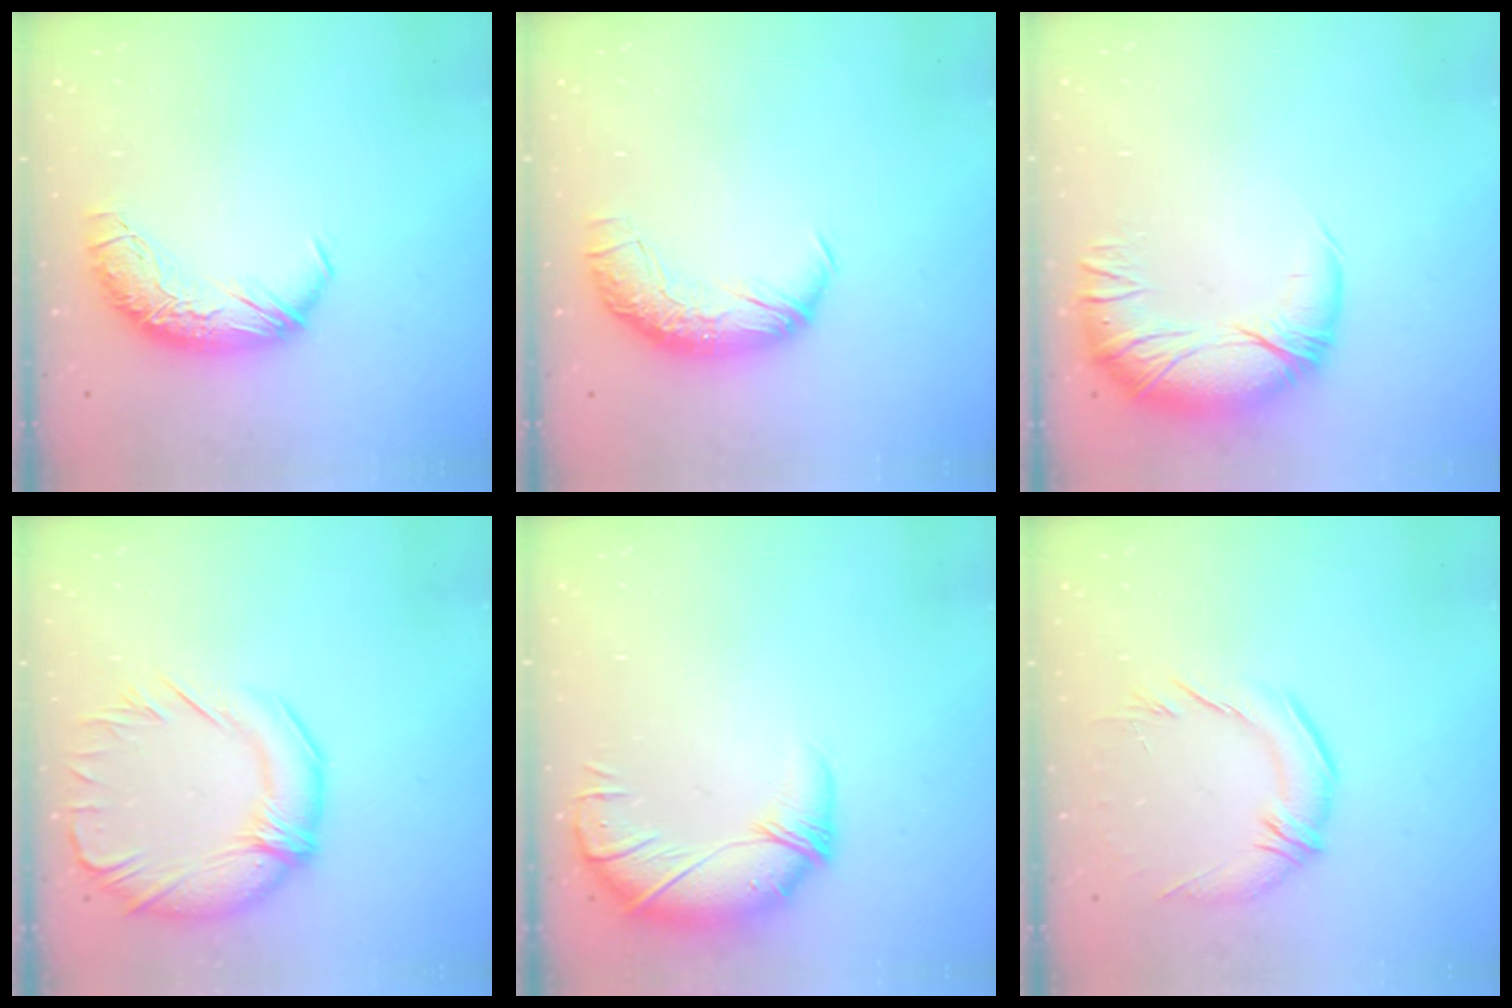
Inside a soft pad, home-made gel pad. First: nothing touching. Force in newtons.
{"total": 2.3, "press": 1.0, "slide": 2.1}
{"total": 3.0, "press": 0.5, "slide": 3.0}
{"total": 5.4, "press": 4.8, "slide": 2.6}
{"total": 3.7, "press": 2.8, "slide": 2.5}
{"total": 2.7, "press": 1.0, "slide": 2.5}